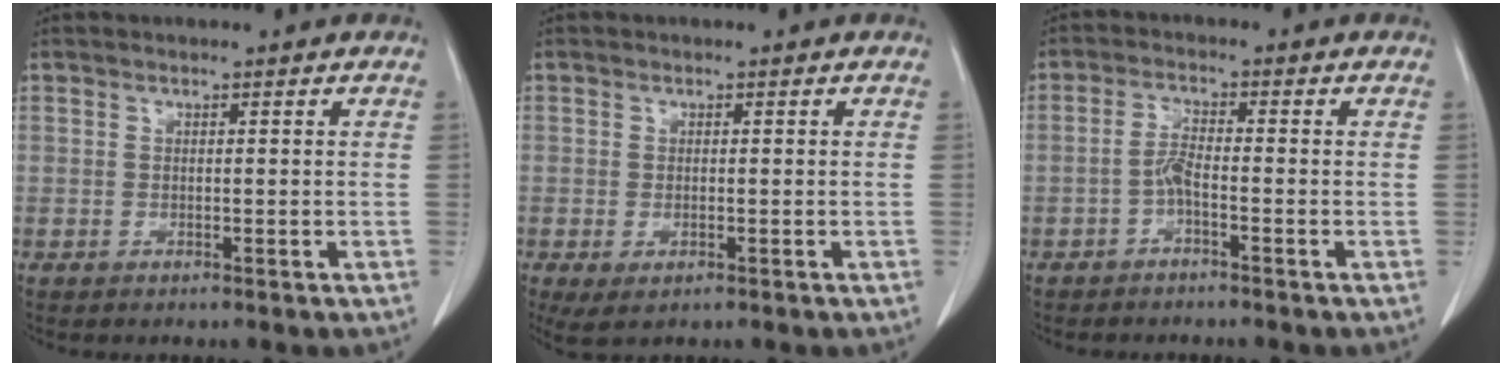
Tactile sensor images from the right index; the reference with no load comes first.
{"total": 3.4, "force": [-1.3, 1.6, 2.7], "torque": [-0.053, -0.011, -0.012]}
{"total": 2.6, "force": [-1.3, 0.4, 2.3], "torque": [-0.048, 0.005, -0.027]}